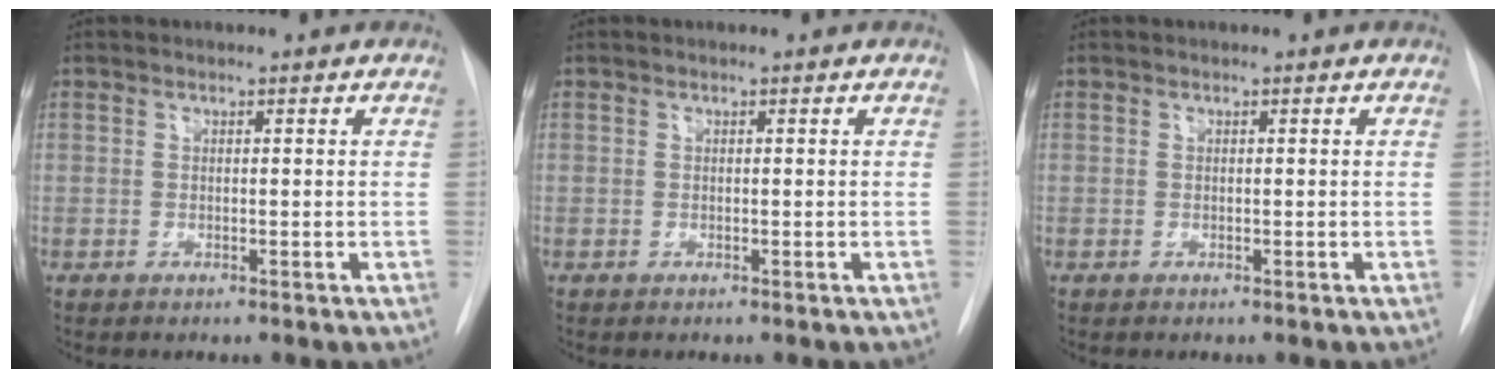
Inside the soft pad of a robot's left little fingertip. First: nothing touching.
{"total": 0.0}
{"total": 0.0}